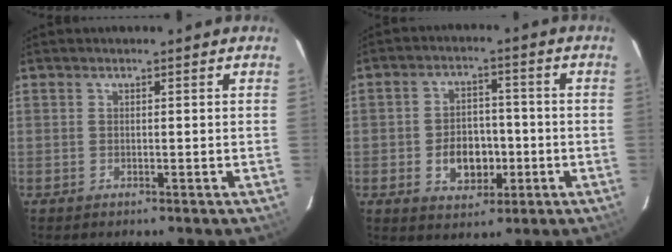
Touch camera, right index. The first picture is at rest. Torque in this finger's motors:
{"motor_torque": [0.26, -0.12, 0.42, 0.03]}